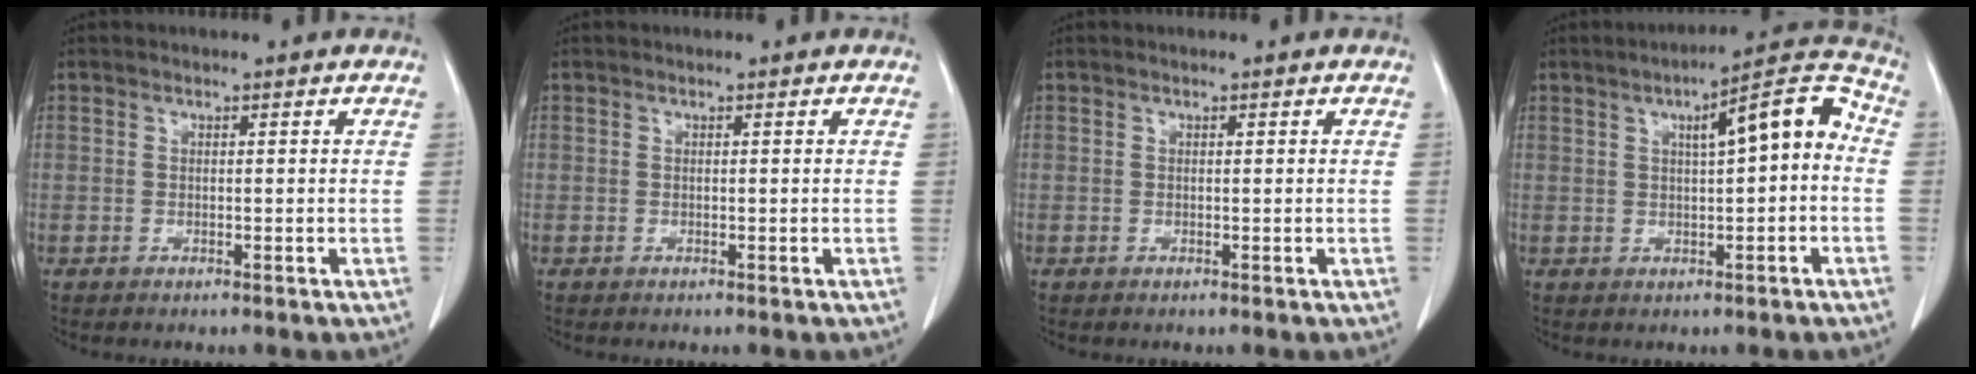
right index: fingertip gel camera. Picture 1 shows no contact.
{"total": 0.0}
{"total": 0.0}
{"total": 9.4, "force": [1.1, 1.9, 9.2], "torque": [-0.125, 0.033, 0.011]}